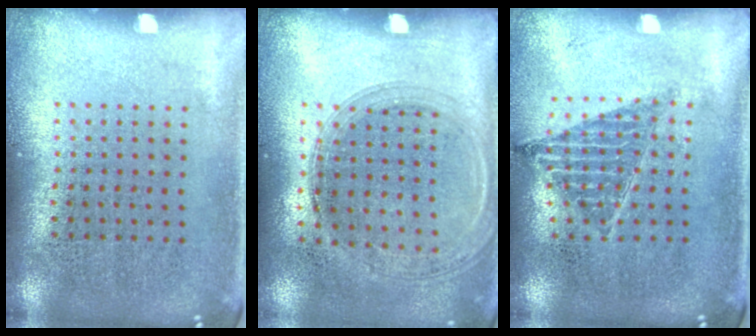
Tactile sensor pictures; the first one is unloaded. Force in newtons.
{"total": 1.3, "press": 1.2, "slide": 0.5}
{"total": 0.9, "press": 0.9, "slide": 0.1}